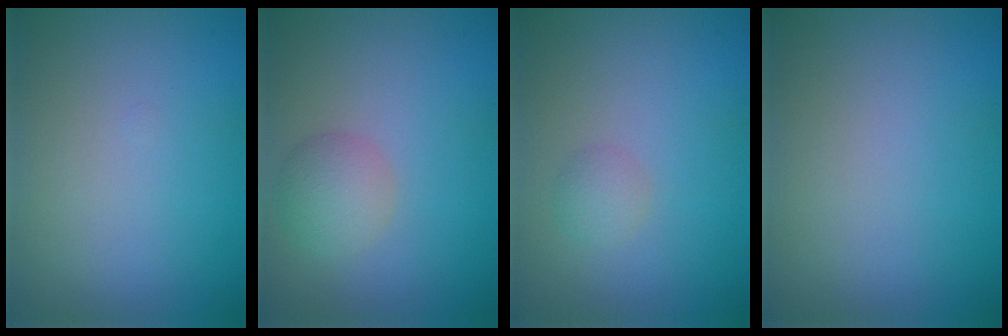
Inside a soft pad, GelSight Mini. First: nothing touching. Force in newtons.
{"total": 2.6, "press": 2.6, "slide": 0.1}
{"total": 1.3, "press": 1.3, "slide": 0.0}
{"total": 0.0}